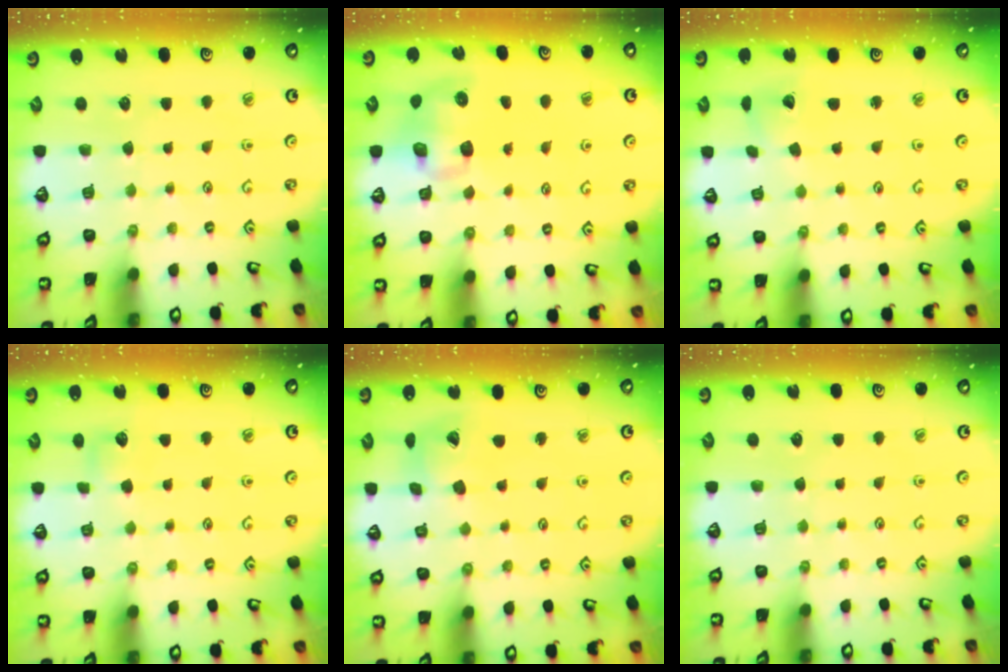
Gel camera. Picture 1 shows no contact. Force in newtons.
{"total": 9.0, "press": 8.9, "slide": 1.3}
{"total": 3.5, "press": 3.4, "slide": 0.5}
{"total": 5.1, "press": 5.1, "slide": 0.6}
{"total": 11.7, "press": 11.6, "slide": 1.6}
{"total": 0.0}